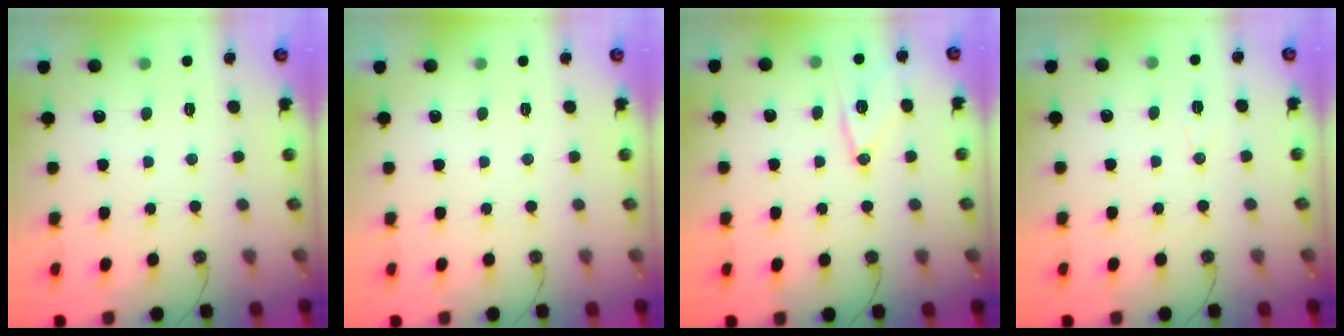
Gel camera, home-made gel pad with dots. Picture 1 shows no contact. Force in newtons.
{"total": 0.0}
{"total": 12.3, "press": 12.2, "slide": 1.3}
{"total": 4.7, "press": 4.5, "slide": 1.3}